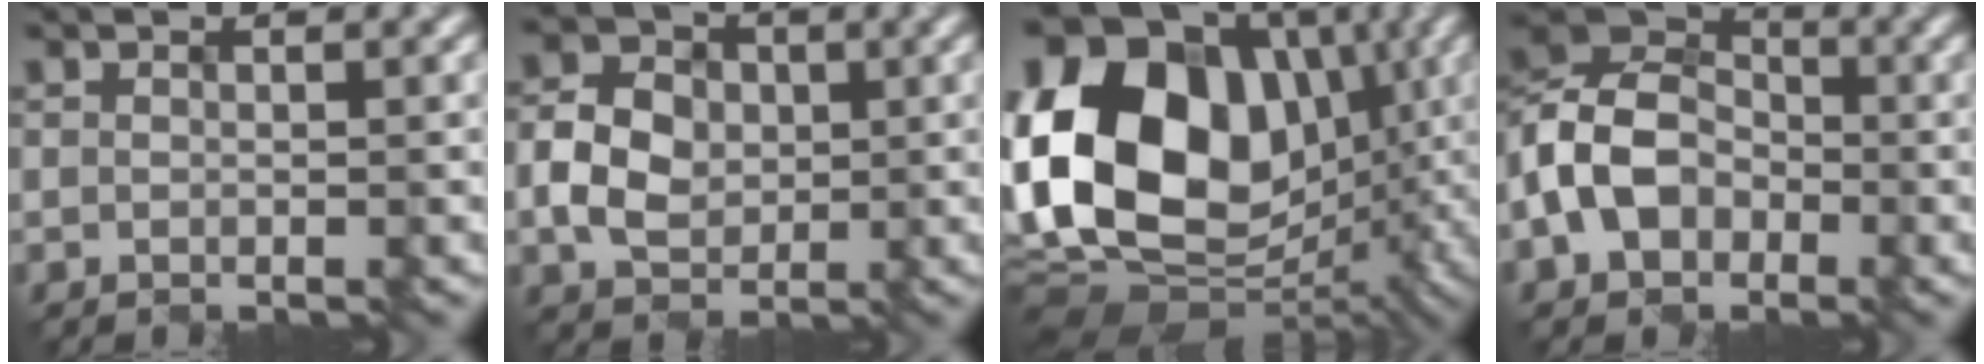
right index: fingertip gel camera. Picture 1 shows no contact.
{"total": 4.2, "force": [-0.5, 3.6, 2.1], "torque": [-0.047, 0.002, -0.010]}
{"total": 18.6, "force": [1.5, 14.1, 12.0], "torque": [-0.217, 0.022, 0.029]}
{"total": 7.7, "force": [-2.7, 5.8, 4.3], "torque": [-0.091, 0.009, -0.060]}